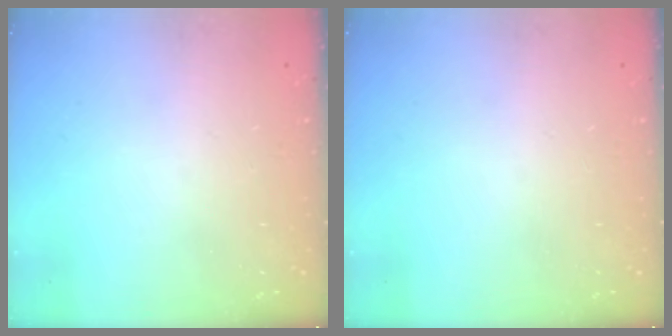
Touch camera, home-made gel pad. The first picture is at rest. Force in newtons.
{"total": 0.0}